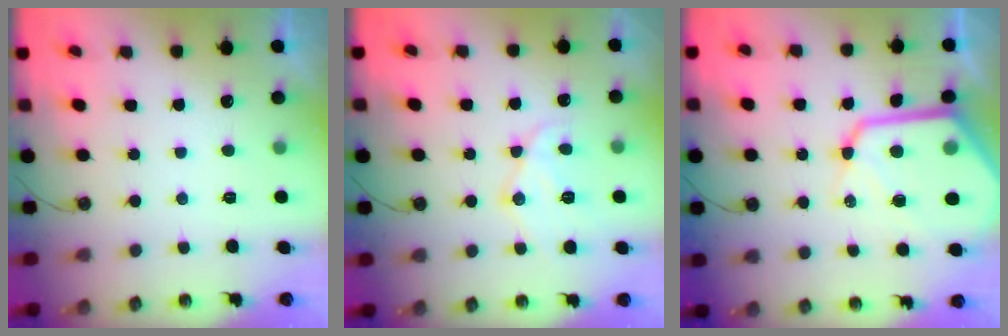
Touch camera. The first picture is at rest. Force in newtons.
{"total": 12.0, "press": 11.9, "slide": 0.7}
{"total": 20.6, "press": 20.5, "slide": 1.9}